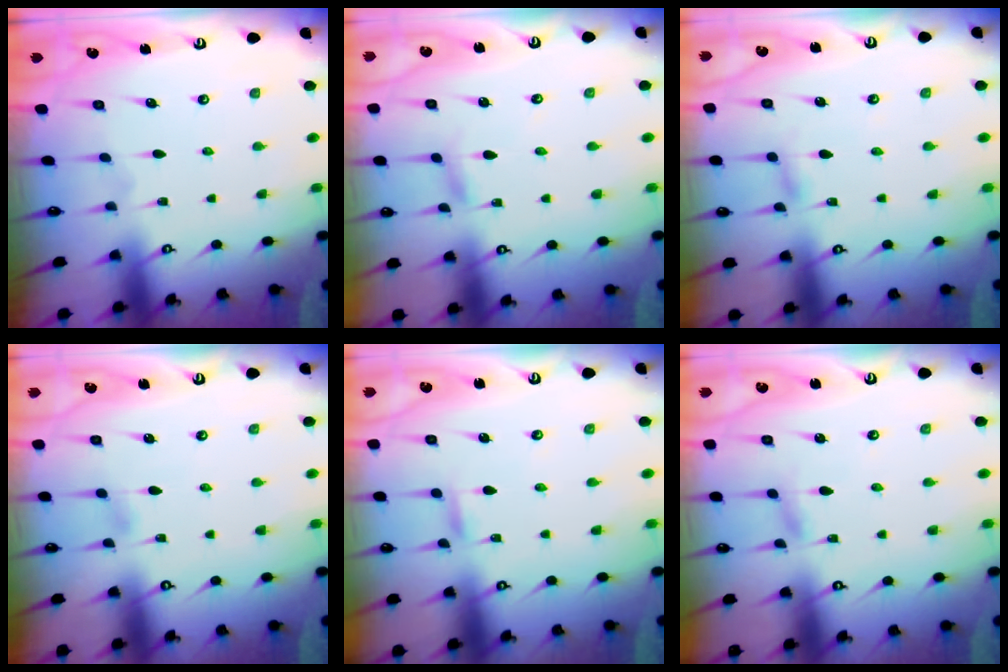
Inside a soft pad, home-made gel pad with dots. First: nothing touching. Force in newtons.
{"total": 2.5, "press": 2.5, "slide": 0.2}
{"total": 3.4, "press": 3.4, "slide": 0.4}
{"total": 3.4, "press": 3.4, "slide": 0.4}
{"total": 1.7, "press": 1.7, "slide": 0.1}
{"total": 1.8, "press": 1.7, "slide": 0.2}